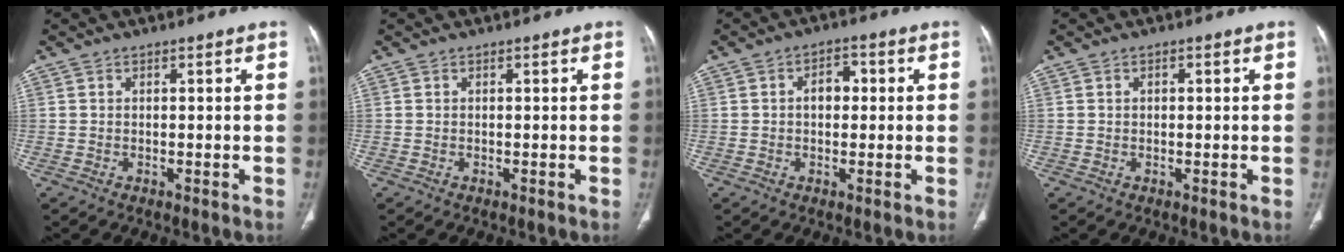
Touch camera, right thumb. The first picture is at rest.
{"total": 0.0}
{"total": 4.0, "force": [0.3, 2.8, 3.0], "torque": [-0.035, 0.015, -0.001]}
{"total": 0.7, "force": [0.2, 0.5, 0.5], "torque": [-0.008, 0.002, 0.002]}